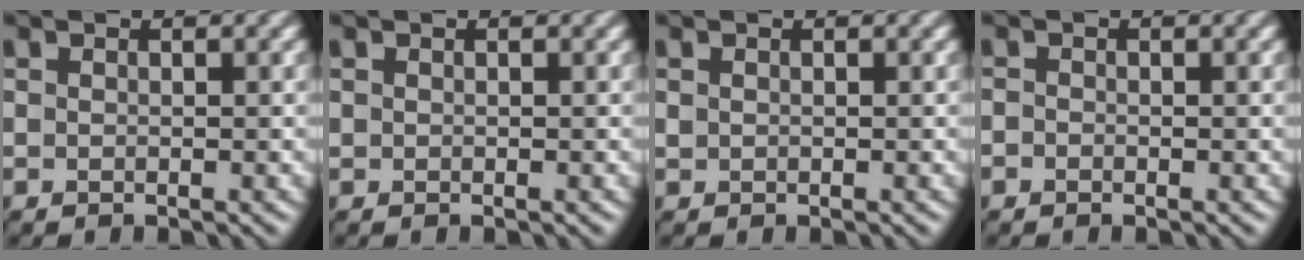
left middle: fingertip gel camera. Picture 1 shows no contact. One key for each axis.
{"total": 0.0}
{"total": 0.0}
{"total": 0.6, "fx": -0.6, "fy": 0.2, "fz": -0.1, "tx": 0.009, "ty": -0.001, "tz": -0.020}